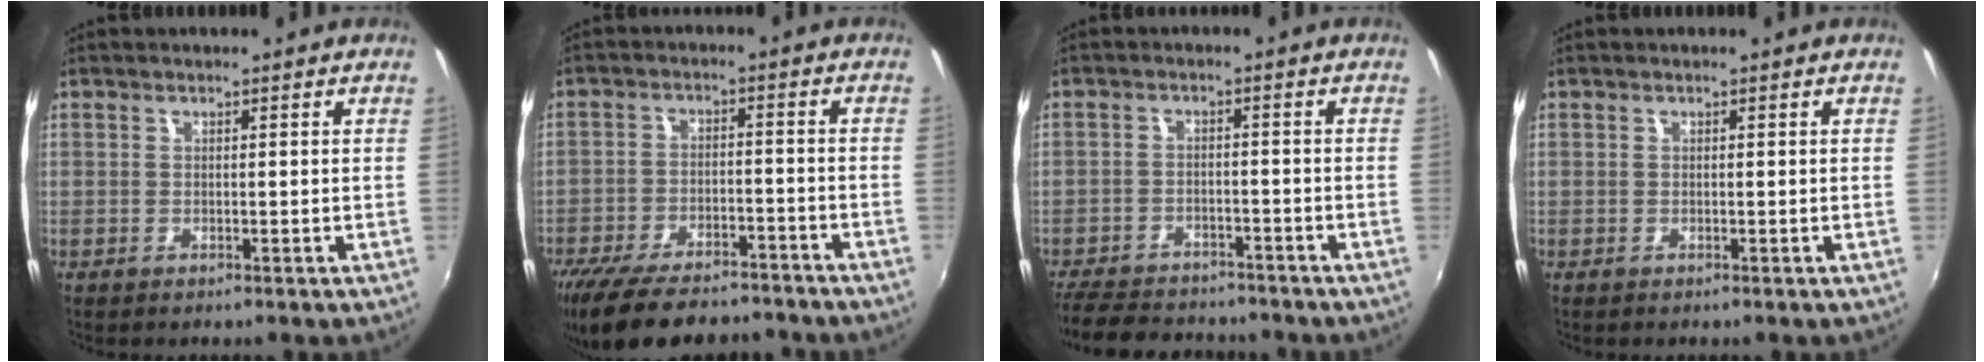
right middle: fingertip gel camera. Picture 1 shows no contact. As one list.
[{"total": 19.1, "force": [-15.6, 6.2, 8.9], "torque": [-0.188, -0.025, -0.235]}, {"total": 13.3, "force": [-11.3, 5.2, 4.5], "torque": [-0.123, 0.004, -0.174]}, {"total": 0.0}]